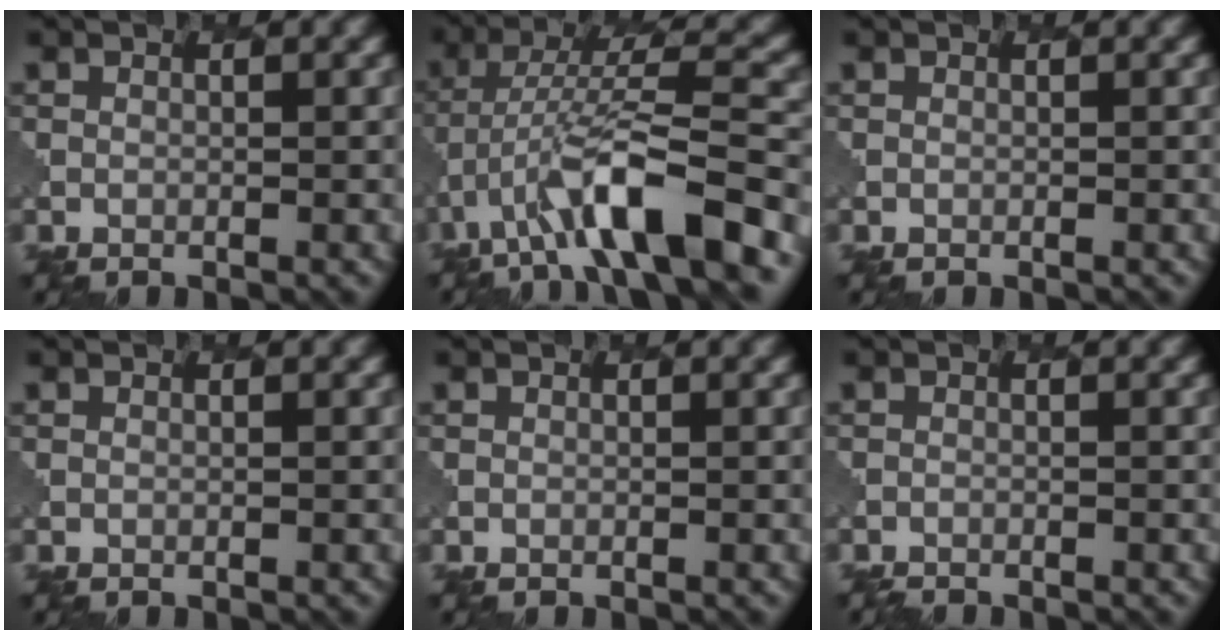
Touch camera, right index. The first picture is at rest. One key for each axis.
{"total": 9.7, "fx": -4.7, "fy": 2.3, "fz": 8.1, "tx": -0.151, "ty": 0.016, "tz": -0.080}
{"total": 0.0}
{"total": 0.0}
{"total": 0.0}
{"total": 1.1, "fx": -1.1, "fy": 0.2, "fz": 0.1, "tx": 0.005, "ty": -0.006, "tz": -0.019}